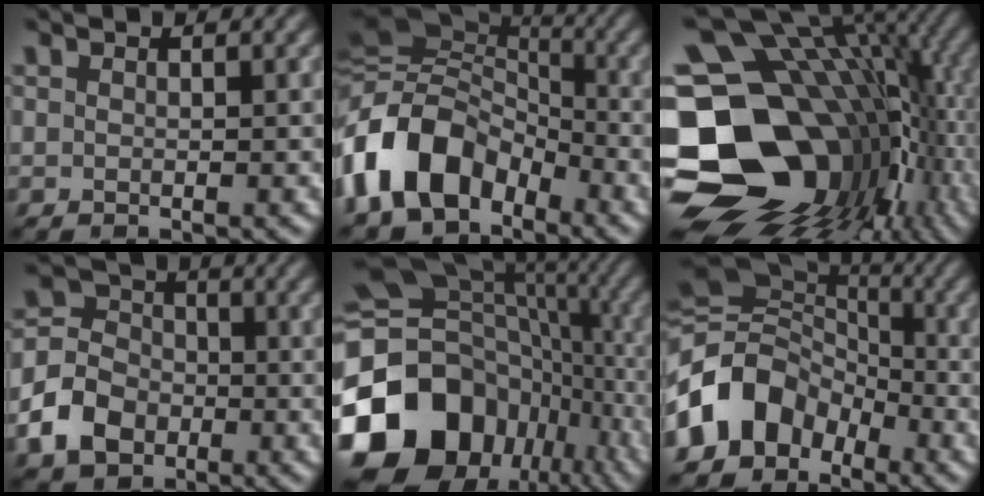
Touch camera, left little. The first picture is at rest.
{"total": 10.2, "force": [-4.7, 6.6, 6.2], "torque": [-0.111, 0.008, -0.104]}
{"total": 21.1, "force": [-3.1, 15.8, 13.7], "torque": [-0.258, -0.027, -0.024]}
{"total": 5.9, "force": [-2.4, 4.7, 2.7], "torque": [-0.055, 0.007, -0.061]}
{"total": 18.6, "force": [-6.3, 14.2, 10.1], "torque": [-0.227, -0.002, -0.101]}
{"total": 9.7, "force": [-4.0, 7.5, 4.7], "torque": [-0.087, 0.012, -0.096]}